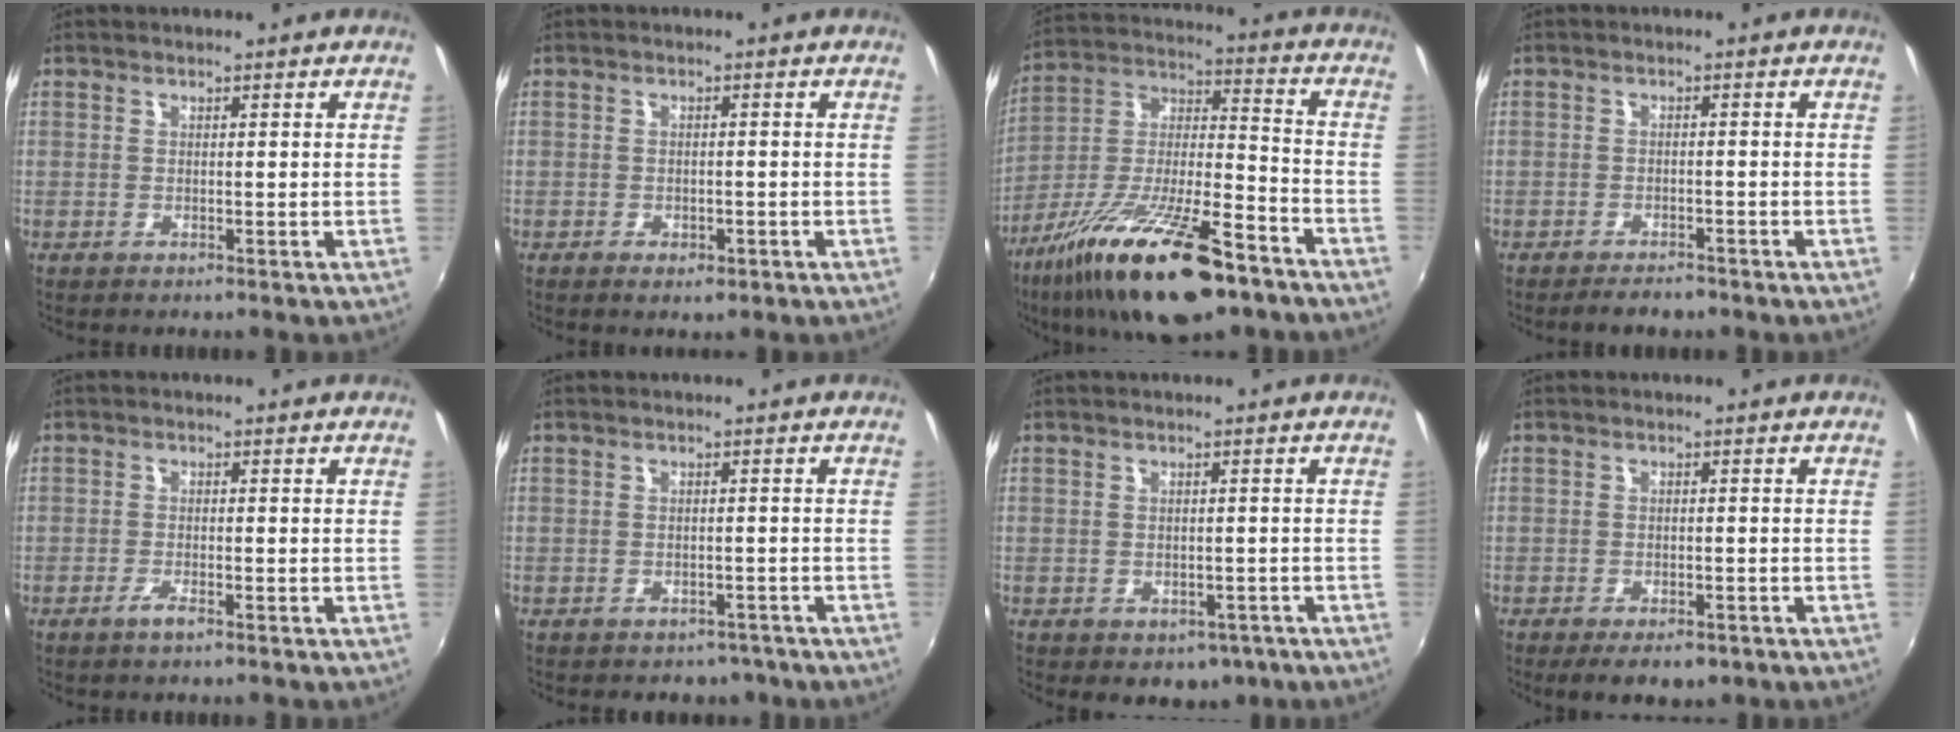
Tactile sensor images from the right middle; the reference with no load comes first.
{"total": 3.0, "force": [-1.7, 1.8, 1.8], "torque": [-0.035, -0.007, -0.025]}
{"total": 24.1, "force": [-14.9, 7.1, 17.5], "torque": [-0.318, -0.031, -0.254]}
{"total": 3.9, "force": [-3.3, 1.3, 1.6], "torque": [-0.041, -0.006, -0.052]}
{"total": 2.0, "force": [-1.4, 0.4, 1.4], "torque": [-0.034, -0.003, -0.030]}
{"total": 4.8, "force": [-3.6, 2.9, 1.1], "torque": [-0.020, -0.002, -0.040]}
{"total": 5.4, "force": [-2.9, 3.9, 2.5], "torque": [-0.049, -0.014, -0.029]}
{"total": 6.1, "force": [-4.2, 2.6, 3.6], "torque": [-0.080, -0.022, -0.062]}